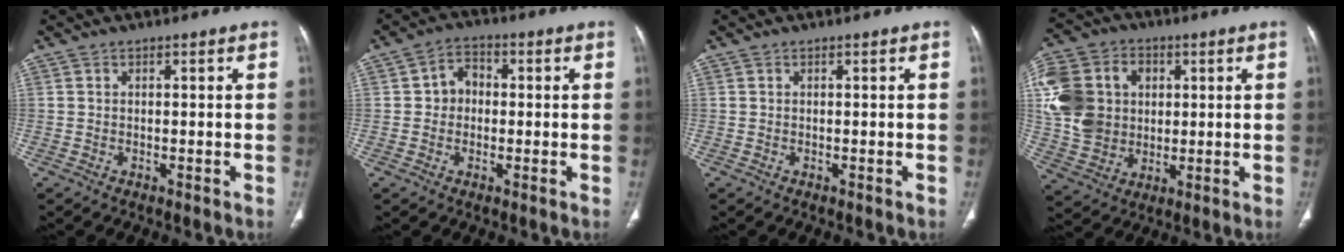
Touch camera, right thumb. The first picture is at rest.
{"total": 5.0, "force": [0.1, 4.2, 2.7], "torque": [-0.022, 0.016, -0.007]}
{"total": 0.0}
{"total": 17.4, "force": [2.6, 14.4, 9.5], "torque": [-0.183, 0.015, 0.054]}